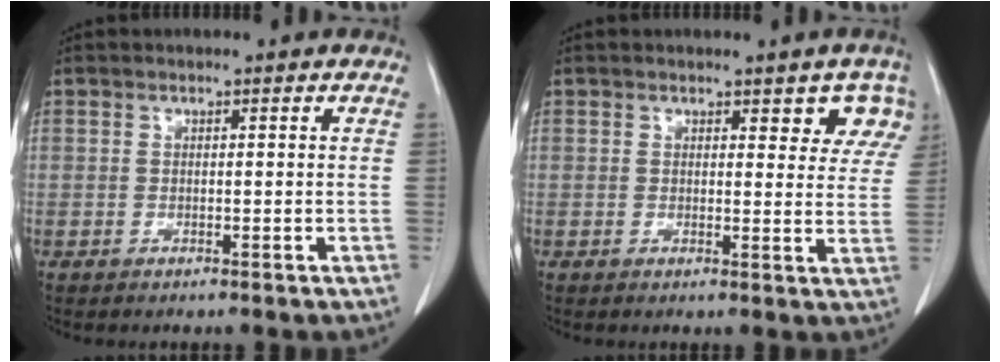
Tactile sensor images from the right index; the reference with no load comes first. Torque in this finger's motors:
{"motor_torque": [0.14, 0.18, 0.03, 0.01]}